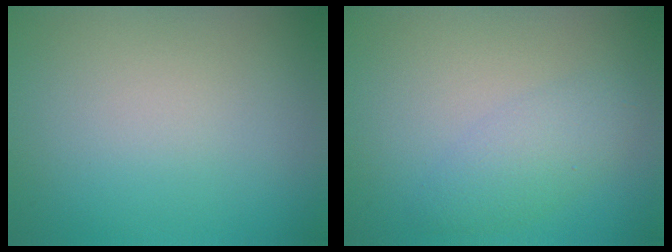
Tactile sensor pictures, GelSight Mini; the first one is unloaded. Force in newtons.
{"total": 2.7, "press": 2.7, "slide": 0.1}